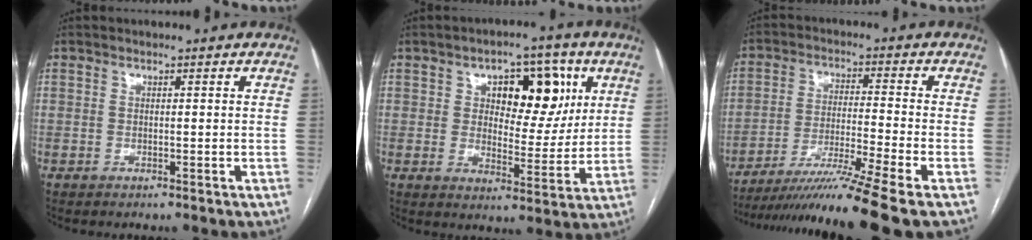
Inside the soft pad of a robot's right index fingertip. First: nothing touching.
{"total": 12.3, "force": [4.6, 6.2, 9.6], "torque": [-0.128, 0.022, 0.075]}
{"total": 14.4, "force": [-11.6, -3.1, 8.0], "torque": [-0.140, -0.036, -0.193]}